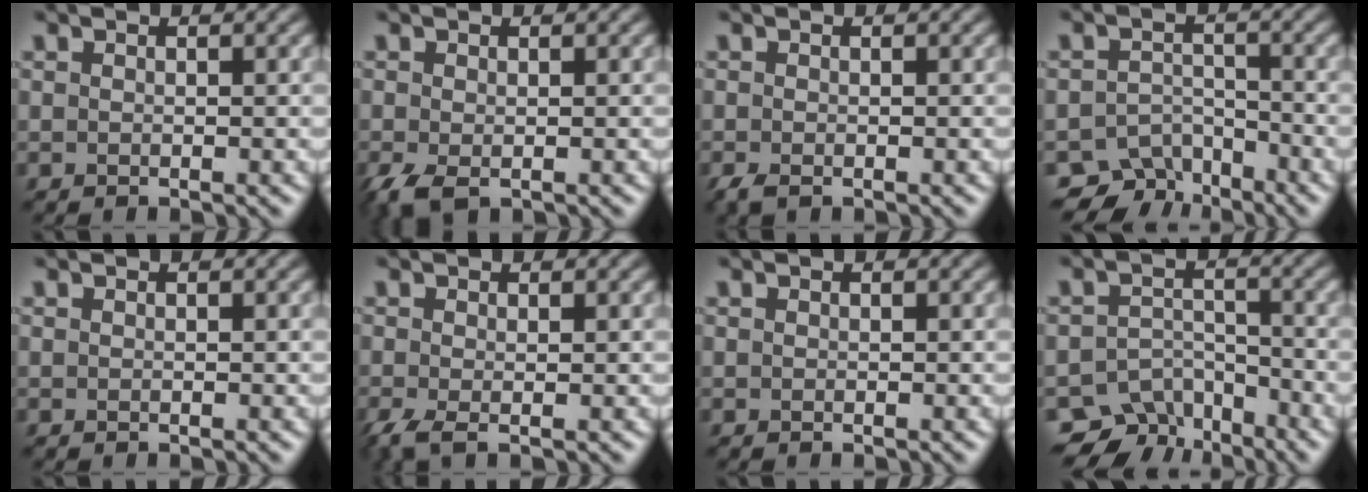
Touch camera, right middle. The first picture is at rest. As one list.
[{"total": 2.5, "force": [-1.2, 1.3, 1.8], "torque": [-0.047, -0.013, -0.024]}, {"total": 1.3, "force": [-0.9, 0.5, 0.8], "torque": [-0.021, -0.009, -0.020]}, {"total": 4.6, "force": [-3.7, 2.5, 0.8], "torque": [0.003, -0.007, -0.061]}, {"total": 0.0}, {"total": 2.3, "force": [-1.0, 0.6, 1.9], "torque": [-0.050, -0.010, -0.026]}, {"total": 0.0}, {"total": 5.7, "force": [-4.3, 3.4, 1.5], "torque": [-0.008, -0.011, -0.070]}]